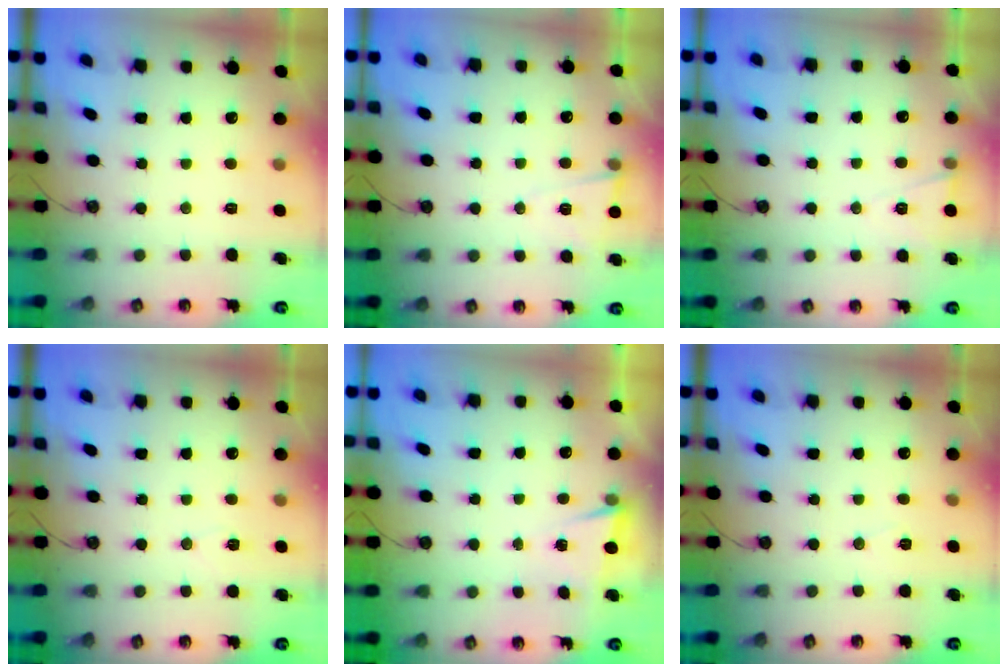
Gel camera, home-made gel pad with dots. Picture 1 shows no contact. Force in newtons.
{"total": 5.4, "press": 5.3, "slide": 1.4}
{"total": 5.6, "press": 3.5, "slide": 4.4}
{"total": 4.7, "press": 4.5, "slide": 1.6}
{"total": 2.7, "press": 1.5, "slide": 2.2}
{"total": 5.9, "press": 3.8, "slide": 4.5}